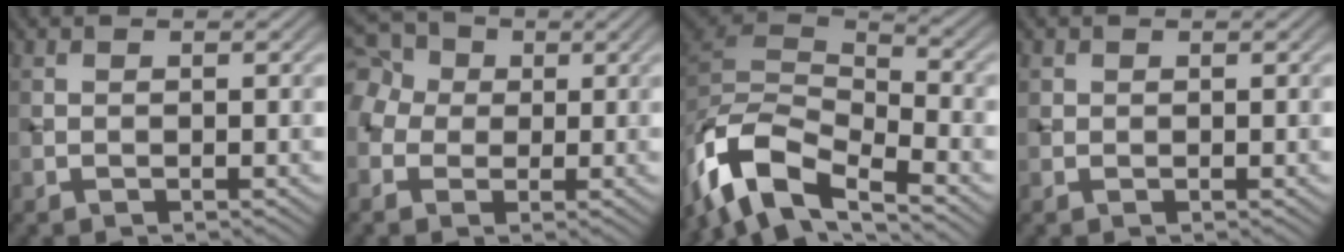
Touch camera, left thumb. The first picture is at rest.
{"total": 7.6, "force": [1.0, 6.6, 3.8], "torque": [-0.116, 0.020, -0.004]}
{"total": 11.8, "force": [-6.9, 4.5, 8.4], "torque": [-0.181, -0.005, -0.140]}
{"total": 0.7, "force": [0.4, 0.5, 0.1], "torque": [-0.001, -0.002, 0.008]}